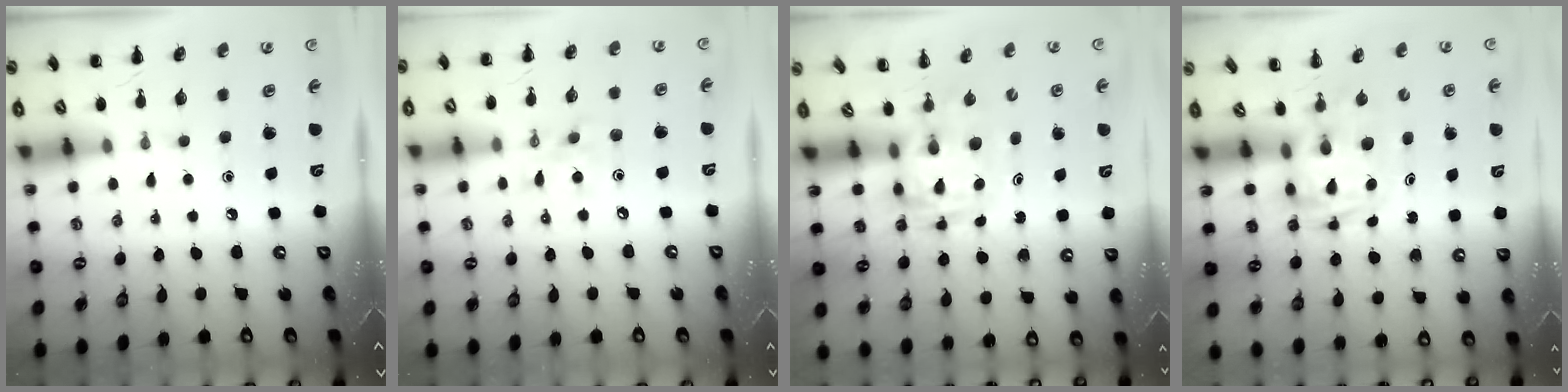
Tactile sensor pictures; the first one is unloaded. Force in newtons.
{"total": 6.3, "press": 6.3, "slide": 0.6}
{"total": 2.8, "press": 2.7, "slide": 0.5}
{"total": 2.8, "press": 2.7, "slide": 0.5}